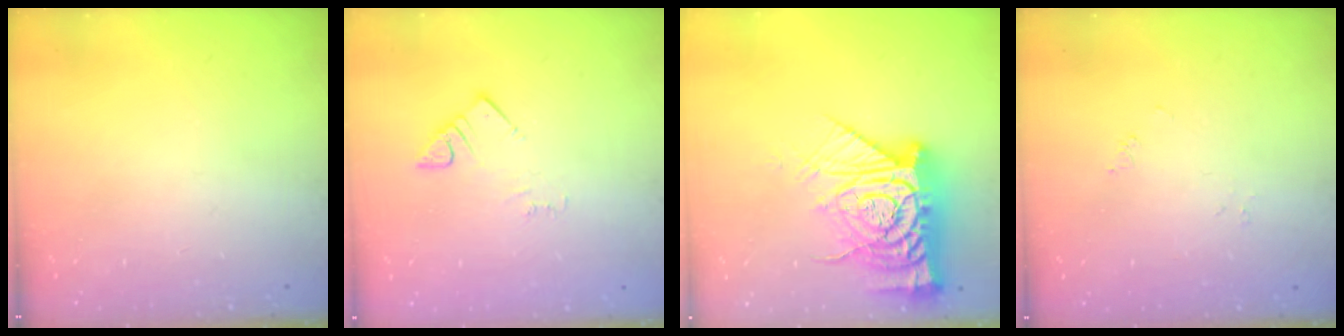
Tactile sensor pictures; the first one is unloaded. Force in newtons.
{"total": 2.8, "press": 2.8, "slide": 0.2}
{"total": 22.0, "press": 21.9, "slide": 2.2}
{"total": 0.0}